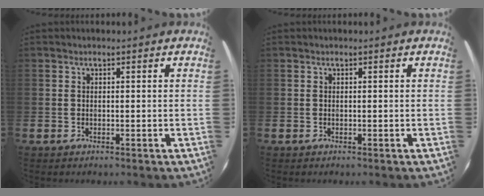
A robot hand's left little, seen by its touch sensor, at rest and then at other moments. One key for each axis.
{"total": 0.0}